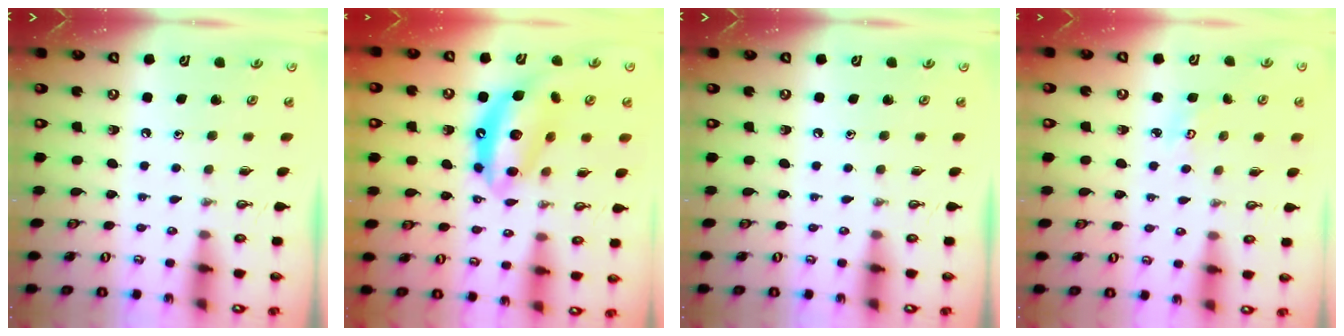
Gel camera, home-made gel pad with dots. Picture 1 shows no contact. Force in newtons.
{"total": 14.5, "press": 14.5, "slide": 1.4}
{"total": 0.0}
{"total": 3.1, "press": 3.1, "slide": 0.3}